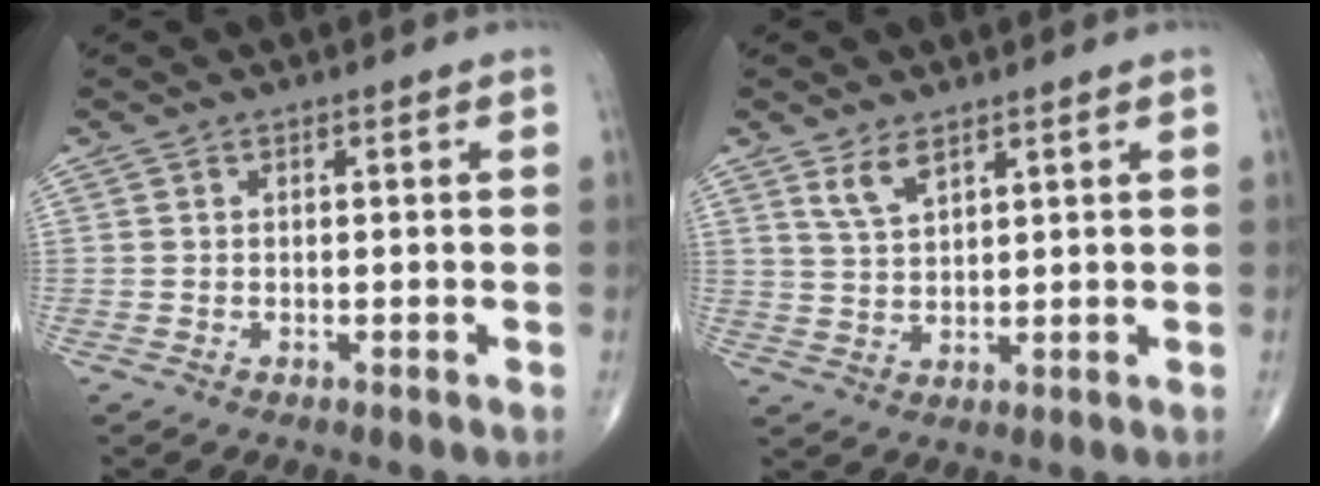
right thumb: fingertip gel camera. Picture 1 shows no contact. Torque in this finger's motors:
{"motor_torque": [-0.77, 1.01, 0.31, 0.43, 0.05]}